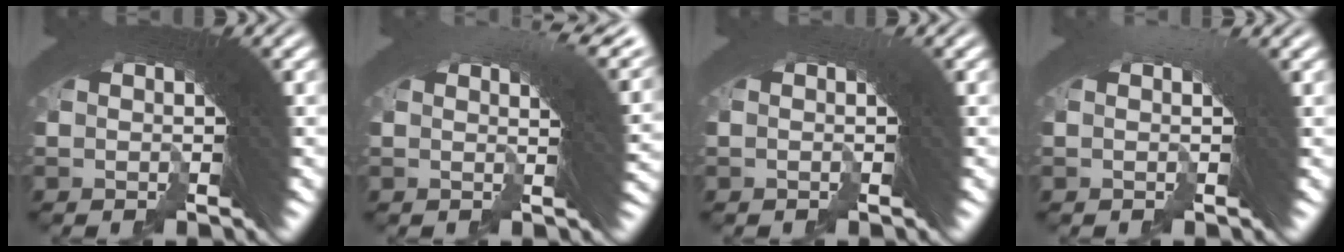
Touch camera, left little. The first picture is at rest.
{"total": 6.1, "force": [2.9, 1.3, 5.2], "torque": [-0.037, 0.022, 0.031]}
{"total": 0.6, "force": [-0.5, -0.2, 0.2], "torque": [0.003, 0.015, -0.017]}
{"total": 0.9, "force": [0.4, 0.0, 0.8], "torque": [0.010, 0.024, -0.006]}